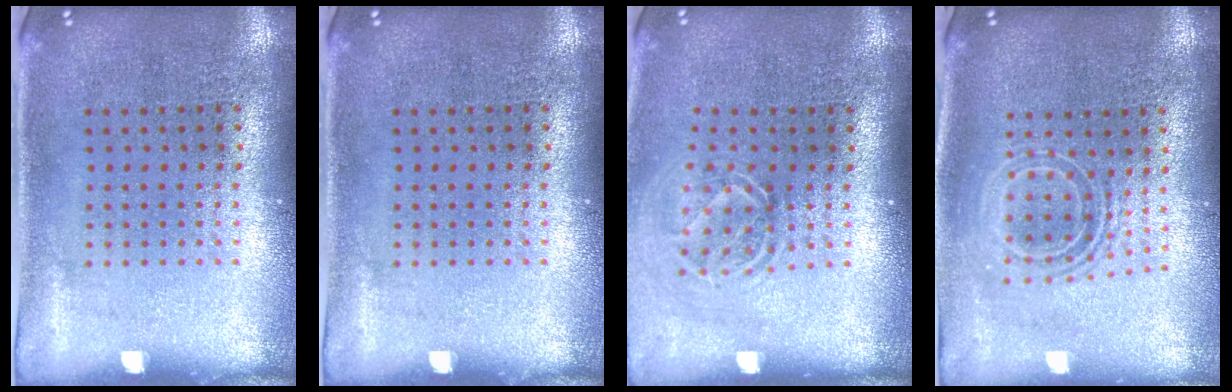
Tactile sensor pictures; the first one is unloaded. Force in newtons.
{"total": 0.0}
{"total": 1.7, "press": 1.2, "slide": 1.2}
{"total": 1.7, "press": 1.3, "slide": 1.0}